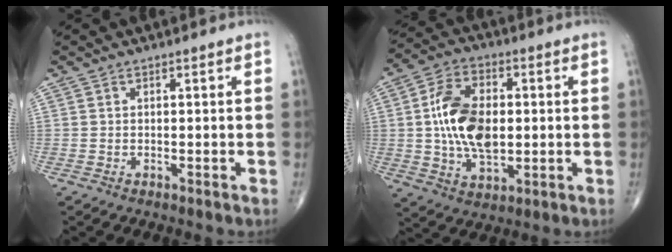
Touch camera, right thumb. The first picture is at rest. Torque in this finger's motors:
{"motor_torque": [1.90, 1.85, 1.52, 0.26, 0.18]}